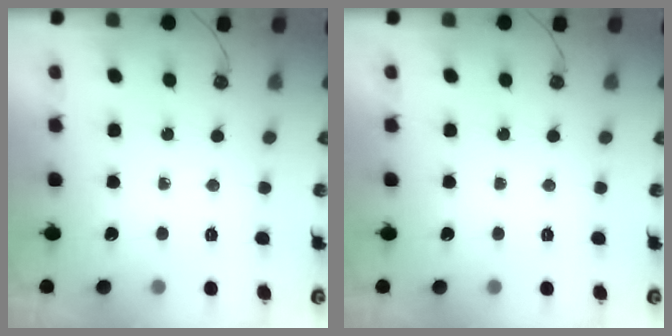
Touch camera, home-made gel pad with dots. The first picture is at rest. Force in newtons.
{"total": 0.0}